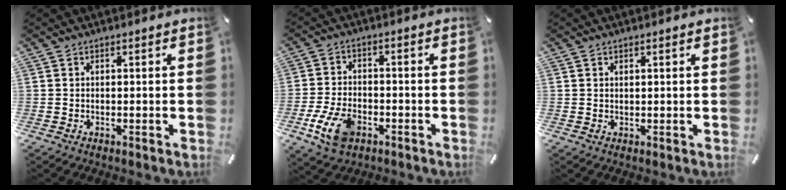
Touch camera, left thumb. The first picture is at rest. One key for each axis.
{"total": 9.3, "fx": -4.2, "fy": 5.7, "fz": 6.1, "tx": -0.136, "ty": 0.010, "tz": -0.074}
{"total": 0.7, "fx": 0.4, "fy": 0.2, "fz": 0.5, "tx": -0.009, "ty": 0.001, "tz": 0.008}